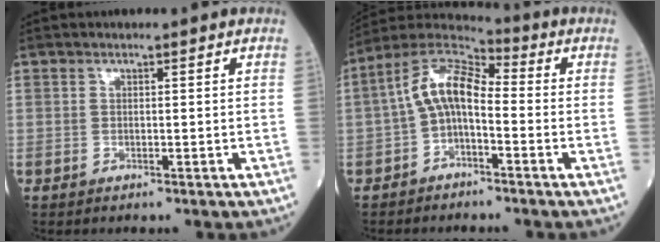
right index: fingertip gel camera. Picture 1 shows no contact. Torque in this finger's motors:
{"motor_torque": [1.60, -0.17, 0.74, 0.21]}